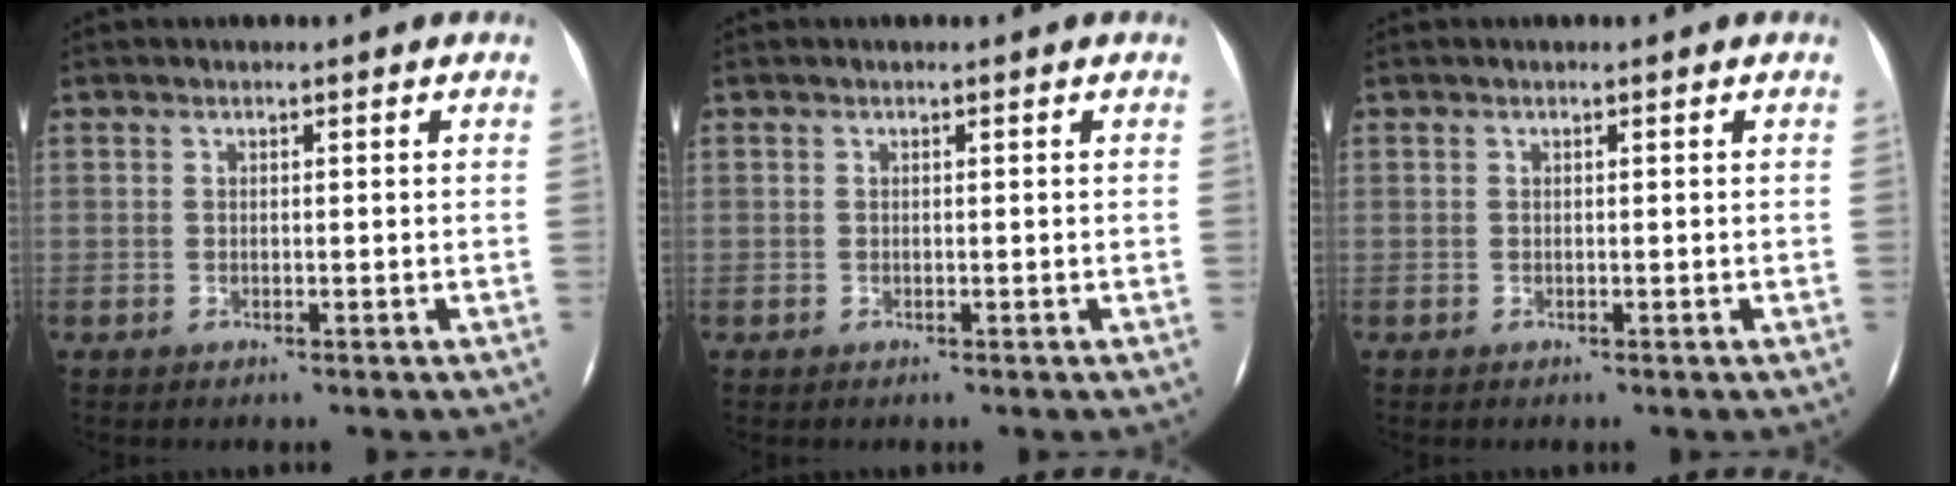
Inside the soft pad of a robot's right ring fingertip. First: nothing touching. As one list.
[{"total": 0.0}, {"total": 0.0}]